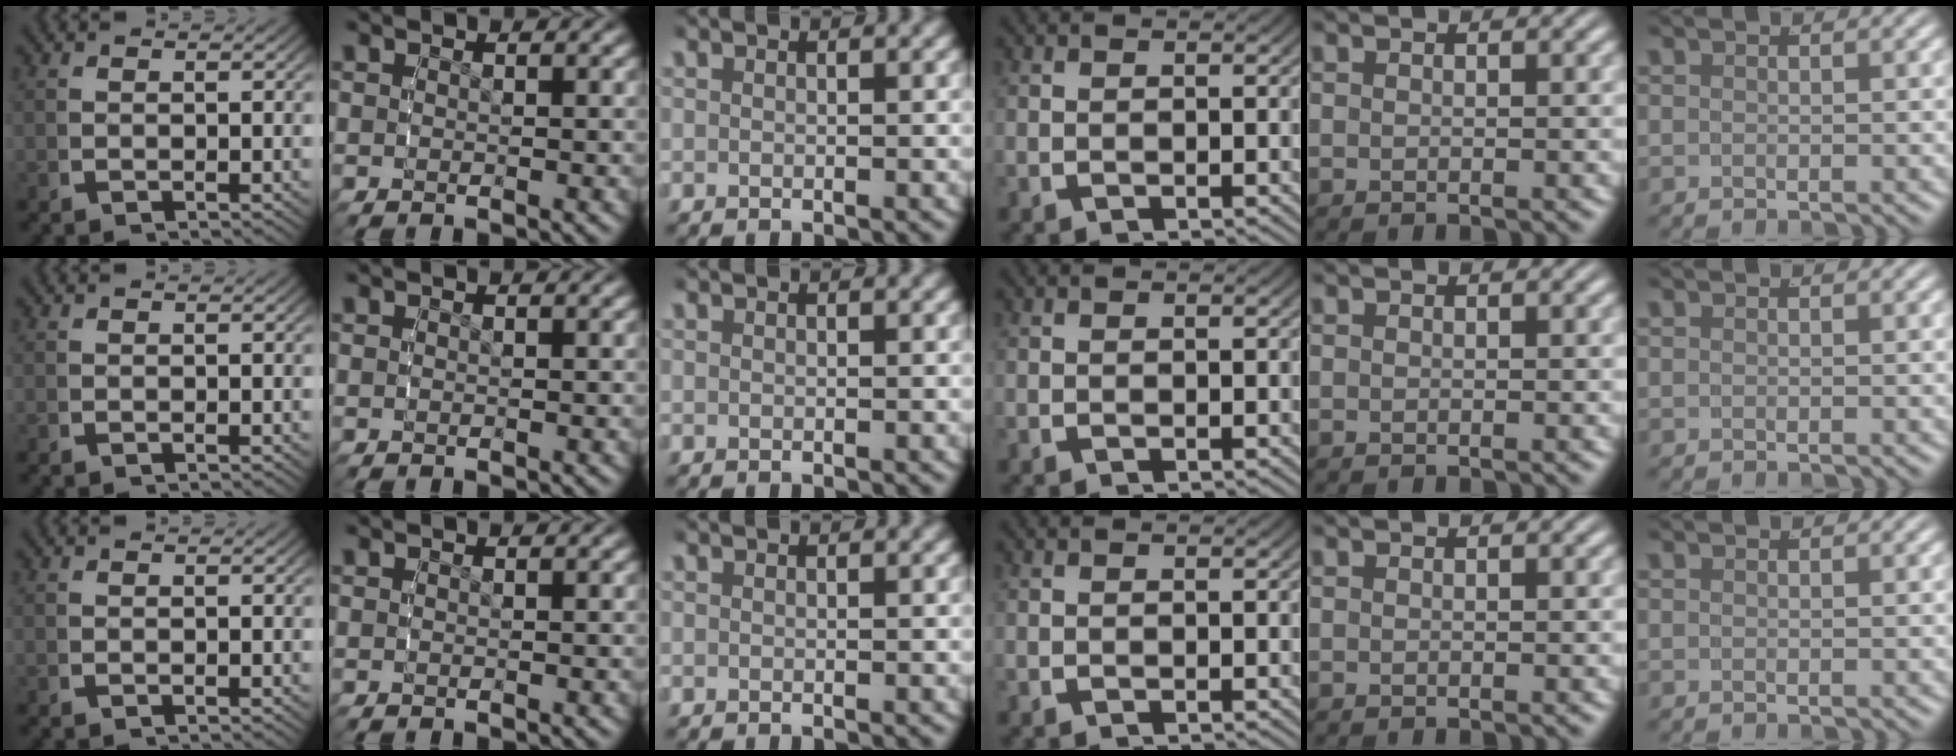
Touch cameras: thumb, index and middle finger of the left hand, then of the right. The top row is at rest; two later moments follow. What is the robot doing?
{"motion": "reach", "object": "pencil case"}